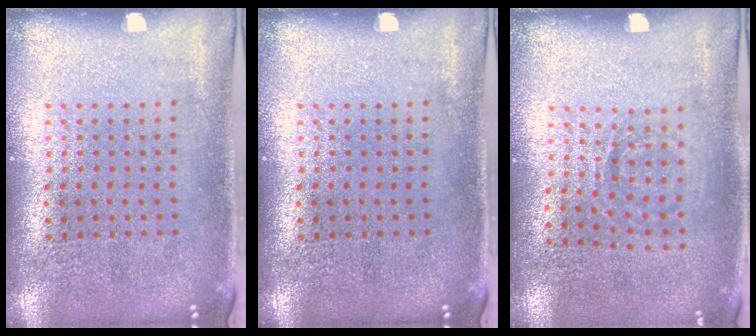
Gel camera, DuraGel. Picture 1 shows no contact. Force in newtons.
{"total": 0.0}
{"total": 0.9, "press": 0.8, "slide": 0.4}